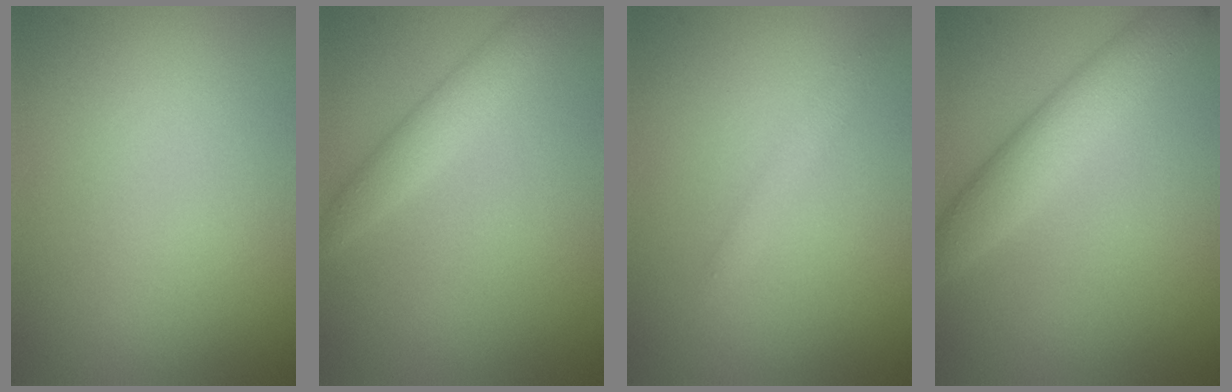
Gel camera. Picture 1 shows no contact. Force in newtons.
{"total": 2.6, "press": 2.6, "slide": 0.0}
{"total": 1.4, "press": 1.4, "slide": 0.1}
{"total": 4.7, "press": 4.7, "slide": 0.1}